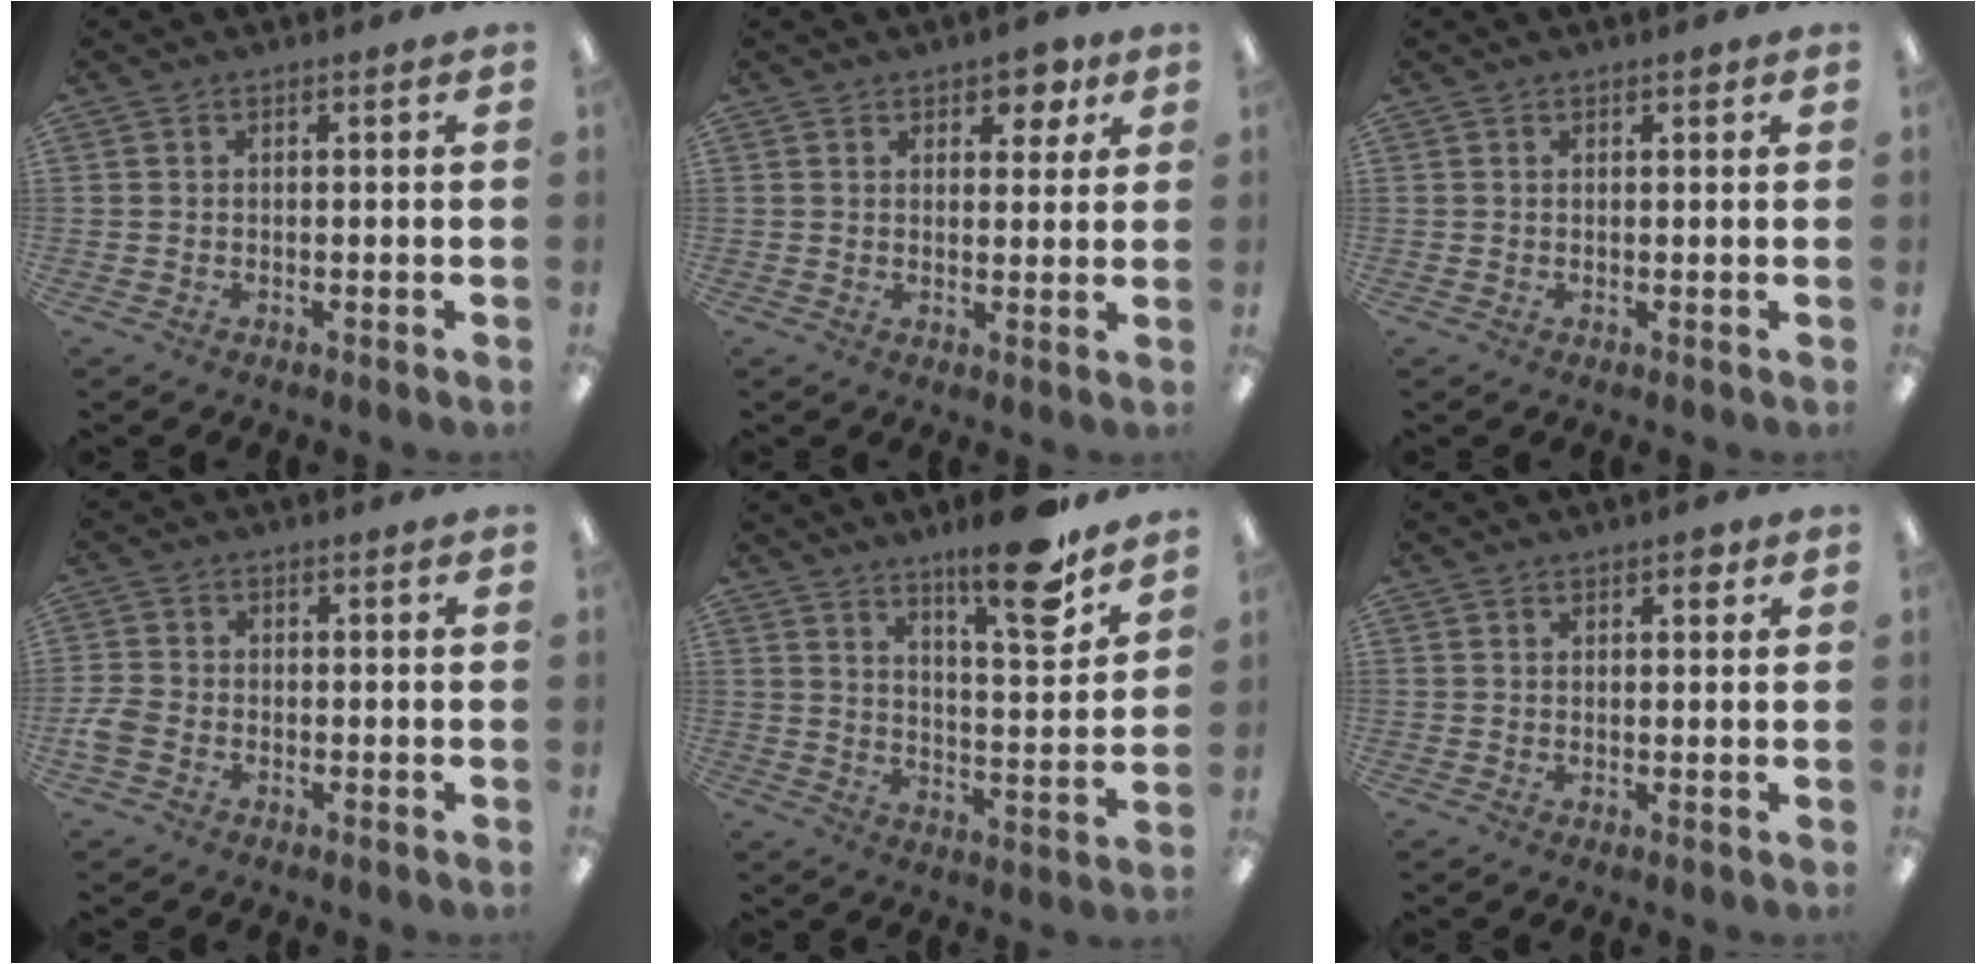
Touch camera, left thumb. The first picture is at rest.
{"total": 4.7, "force": [3.2, 2.6, 2.4], "torque": [-0.014, -0.013, 0.049]}
{"total": 0.8, "force": [0.6, 0.3, 0.4], "torque": [0.000, -0.003, 0.010]}
{"total": 3.7, "force": [-1.5, 2.6, 2.2], "torque": [-0.046, 0.005, -0.028]}
{"total": 15.2, "force": [11.6, 3.2, 9.3], "torque": [-0.132, -0.081, 0.187]}
{"total": 2.0, "force": [1.3, 1.0, 1.2], "torque": [-0.009, -0.004, 0.019]}